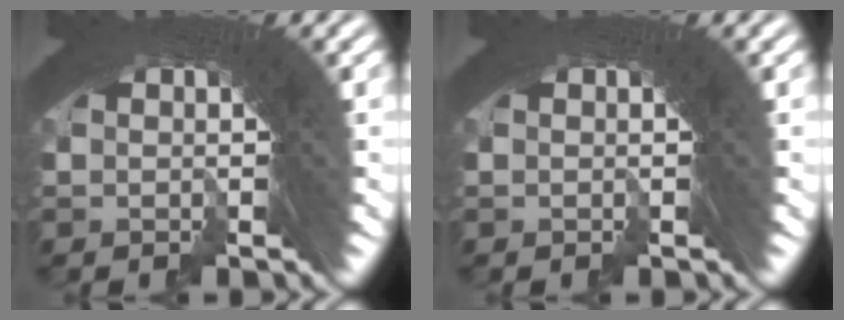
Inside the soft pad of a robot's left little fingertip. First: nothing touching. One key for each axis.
{"total": 0.0}